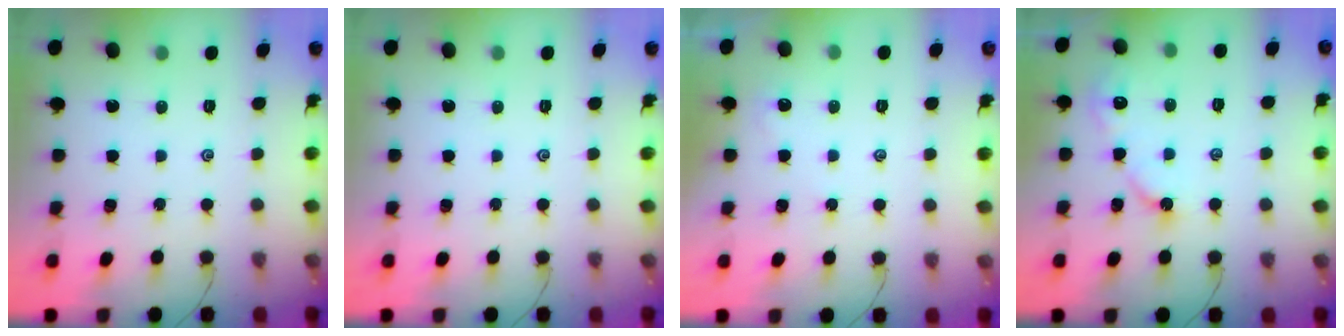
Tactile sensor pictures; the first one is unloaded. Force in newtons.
{"total": 0.0}
{"total": 1.7, "press": 1.7, "slide": 0.3}
{"total": 5.9, "press": 5.8, "slide": 0.6}